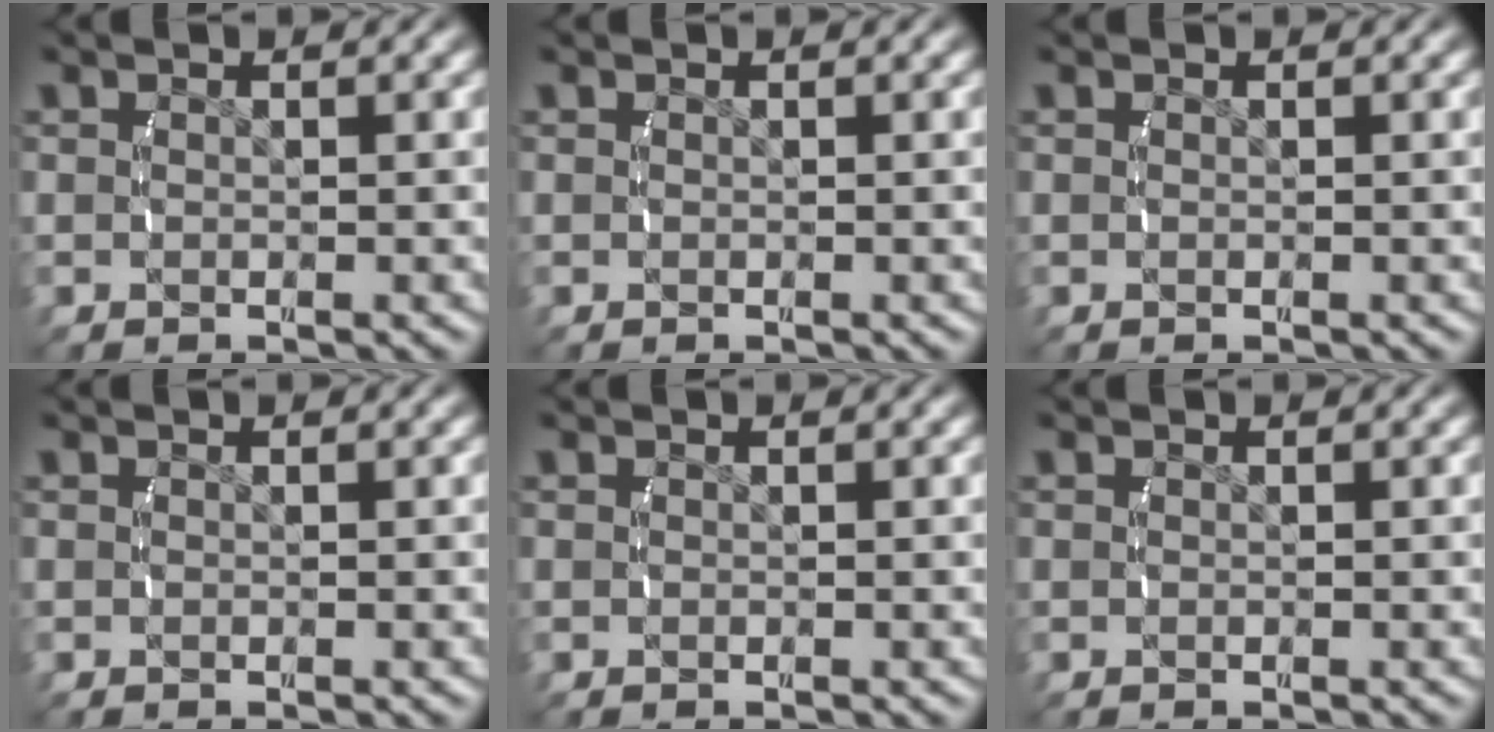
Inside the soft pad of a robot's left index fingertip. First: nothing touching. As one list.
[{"total": 0.0}, {"total": 0.0}, {"total": 0.0}, {"total": 0.0}, {"total": 0.0}]